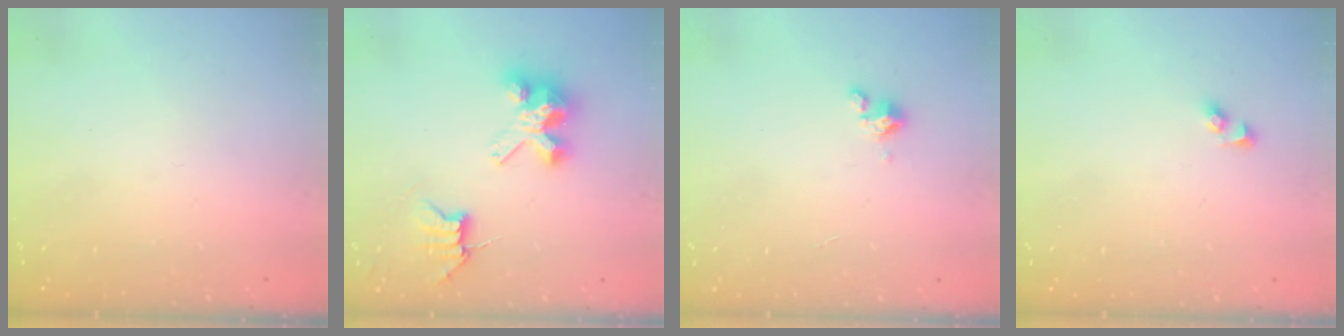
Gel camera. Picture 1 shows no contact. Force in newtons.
{"total": 7.2, "press": 7.1, "slide": 0.6}
{"total": 1.8, "press": 1.7, "slide": 0.4}
{"total": 2.3, "press": 2.3, "slide": 0.2}